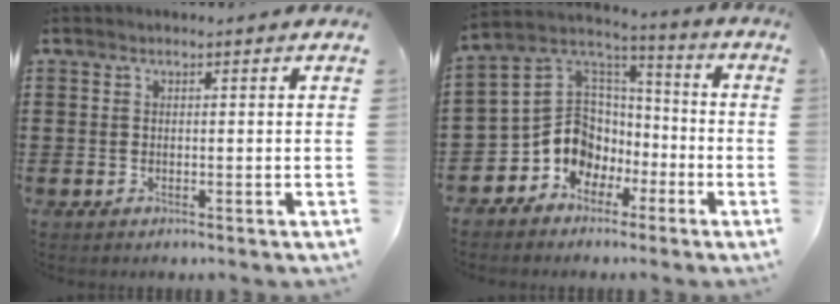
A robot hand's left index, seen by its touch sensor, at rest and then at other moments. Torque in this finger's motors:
{"motor_torque": [0.88, 0.59, 0.68, 0.07]}